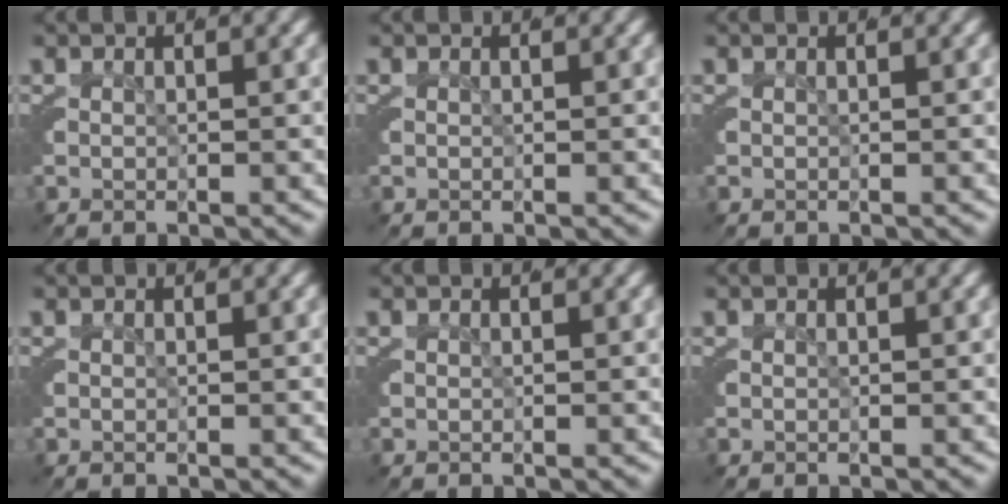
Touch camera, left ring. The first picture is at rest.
{"total": 0.0}
{"total": 0.0}
{"total": 0.0}
{"total": 0.0}
{"total": 0.0}